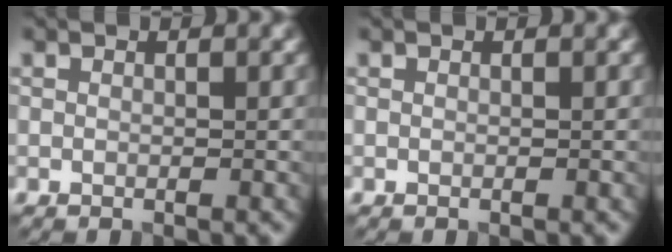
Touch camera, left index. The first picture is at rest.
{"total": 0.0}